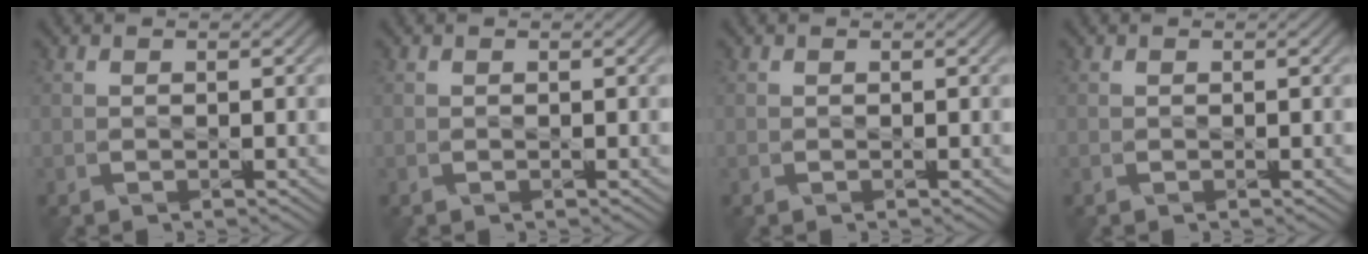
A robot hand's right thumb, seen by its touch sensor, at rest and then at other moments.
{"total": 0.0}
{"total": 0.0}
{"total": 0.0}